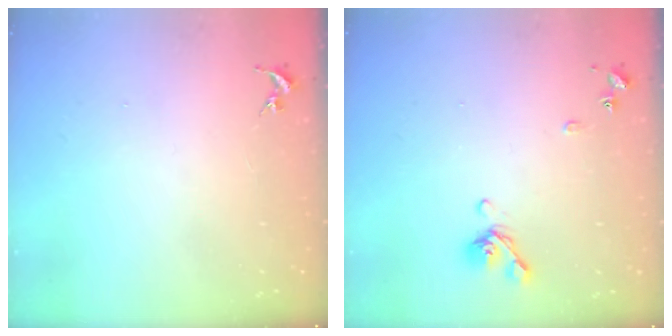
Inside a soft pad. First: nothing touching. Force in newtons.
{"total": 8.6, "press": 8.4, "slide": 1.4}